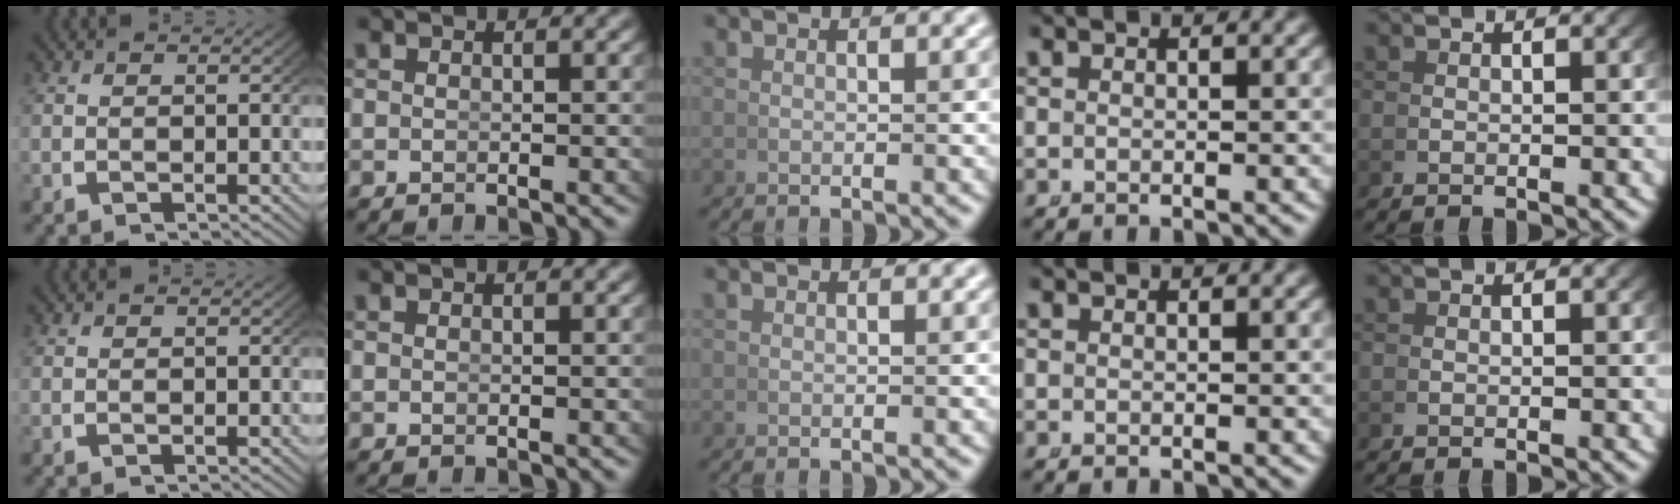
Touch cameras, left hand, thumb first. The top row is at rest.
{}